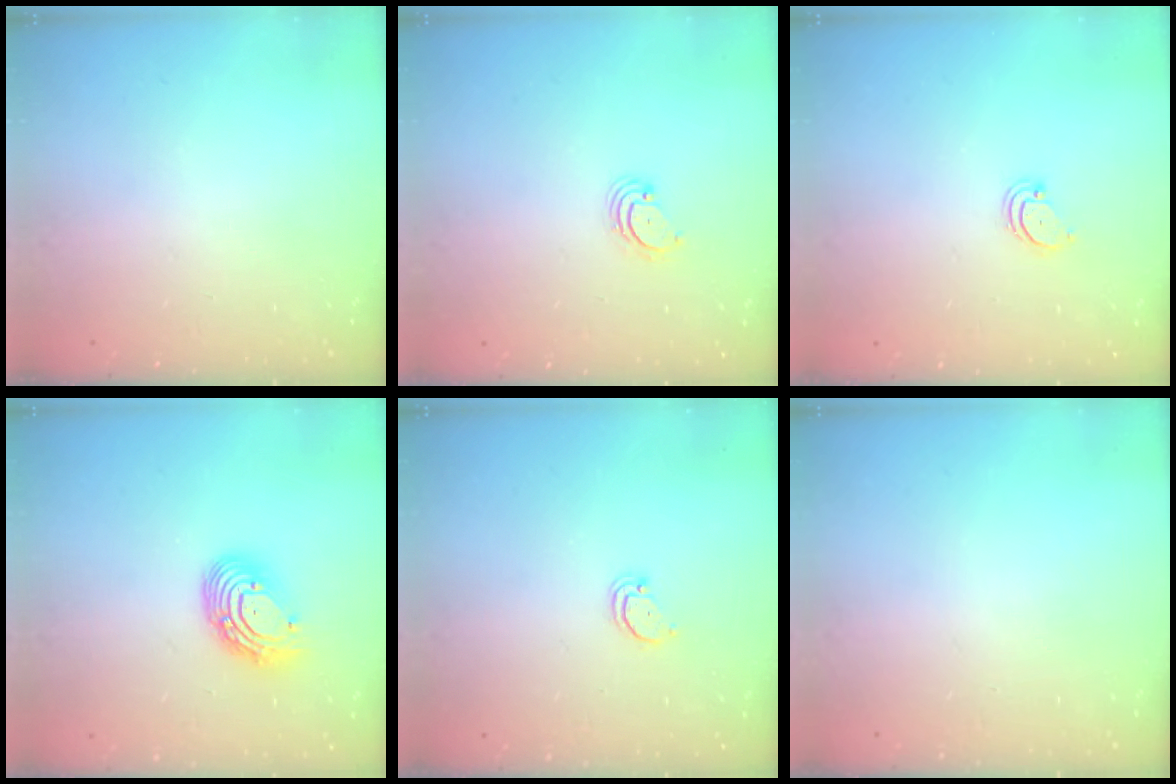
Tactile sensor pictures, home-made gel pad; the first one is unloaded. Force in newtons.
{"total": 2.7, "press": 2.7, "slide": 0.3}
{"total": 2.2, "press": 2.2, "slide": 0.3}
{"total": 10.8, "press": 10.8, "slide": 1.0}
{"total": 2.1, "press": 2.1, "slide": 0.2}
{"total": 0.0}